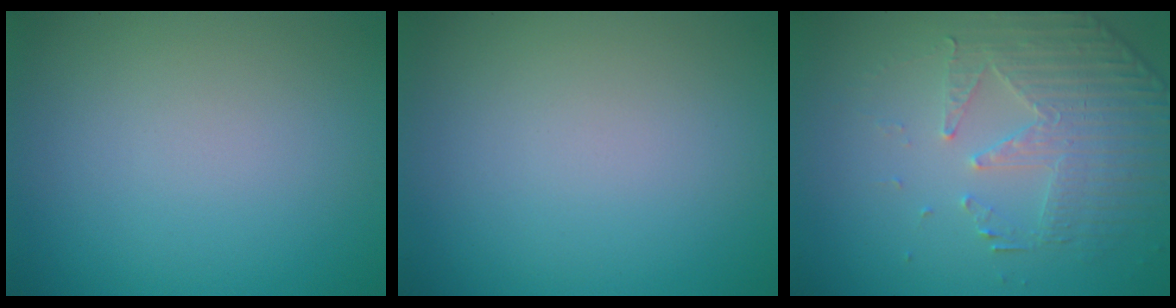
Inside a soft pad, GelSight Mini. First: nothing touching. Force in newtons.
{"total": 0.0}
{"total": 4.7, "press": 3.4, "slide": 3.2}